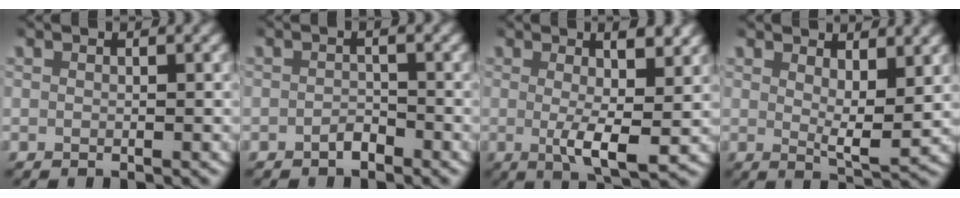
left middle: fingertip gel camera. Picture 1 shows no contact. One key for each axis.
{"total": 1.3, "fx": -1.0, "fy": 0.6, "fz": 0.5, "tx": -0.006, "ty": 0.002, "tz": -0.020}
{"total": 5.5, "fx": 0.5, "fy": 1.5, "fz": 5.3, "tx": -0.084, "ty": -0.012, "tz": 0.015}
{"total": 3.5, "fx": 2.2, "fy": 0.7, "fz": 2.6, "tx": -0.046, "ty": -0.020, "tz": 0.040}